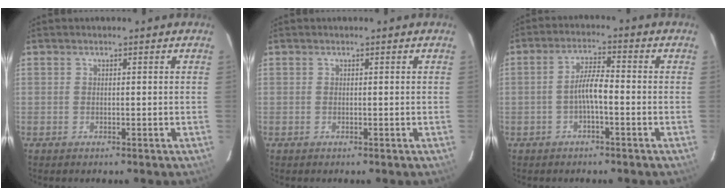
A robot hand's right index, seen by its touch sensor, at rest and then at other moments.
{"total": 0.0}
{"total": 4.3, "force": [-1.6, 0.8, 3.9], "torque": [-0.079, 0.012, -0.030]}